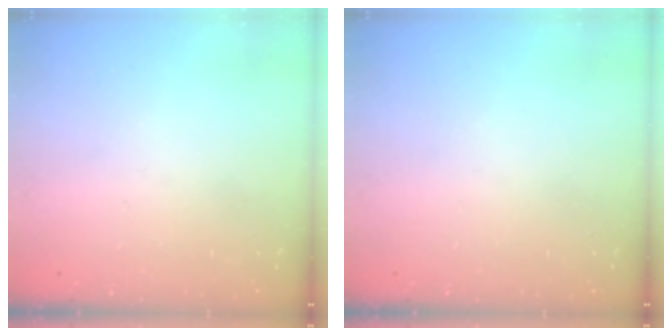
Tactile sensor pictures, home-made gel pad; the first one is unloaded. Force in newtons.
{"total": 0.0}